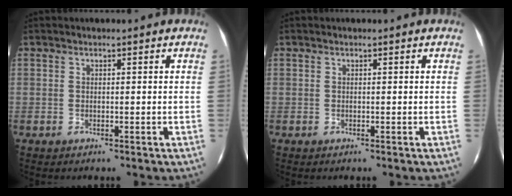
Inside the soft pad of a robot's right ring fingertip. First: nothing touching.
{"total": 0.0}